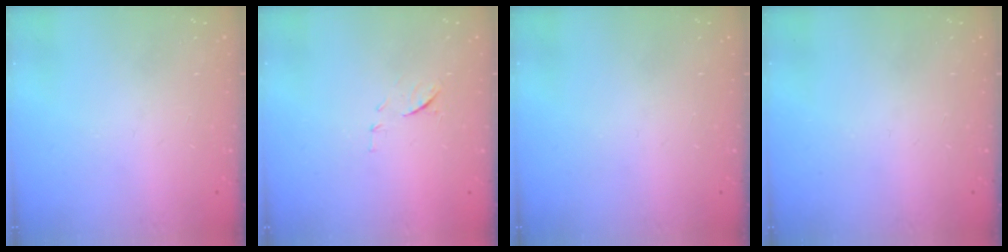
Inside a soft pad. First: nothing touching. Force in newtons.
{"total": 6.2, "press": 6.2, "slide": 1.0}
{"total": 0.0}
{"total": 0.0}